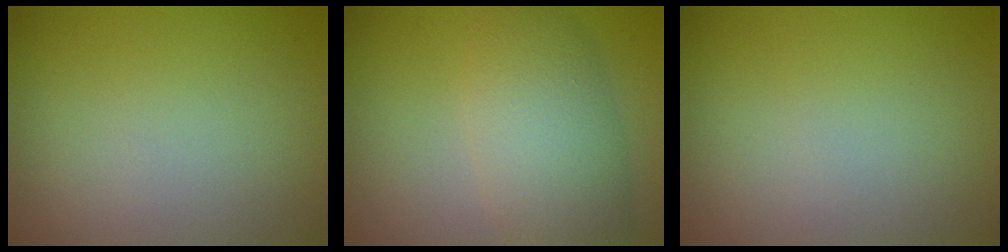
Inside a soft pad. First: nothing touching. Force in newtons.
{"total": 6.1, "press": 6.1, "slide": 0.3}
{"total": 0.0}